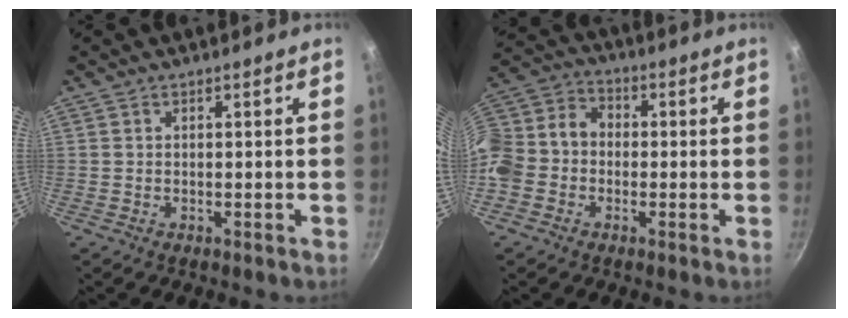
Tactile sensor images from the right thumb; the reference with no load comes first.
{"total": 13.9, "force": [-2.7, 11.5, 7.5], "torque": [-0.140, 0.050, -0.071]}